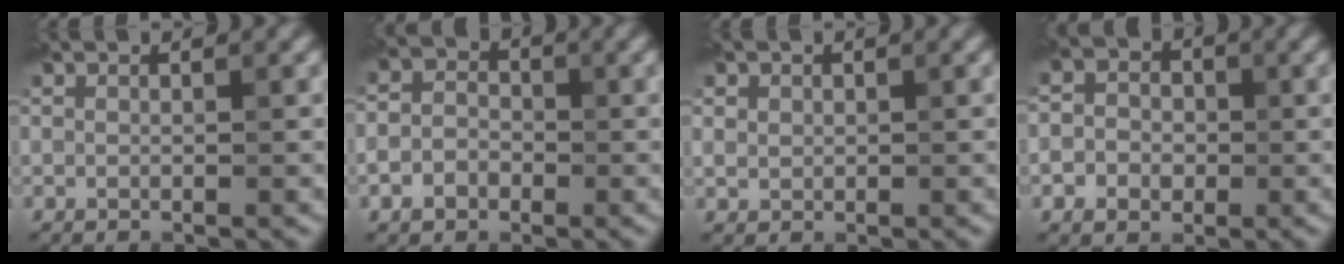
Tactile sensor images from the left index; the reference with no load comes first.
{"total": 3.2, "force": [-1.1, 2.5, 1.5], "torque": [-0.014, 0.000, -0.029]}
{"total": 1.4, "force": [0.5, 1.2, 0.4], "torque": [-0.004, -0.003, 0.011]}
{"total": 4.7, "force": [-0.5, 4.2, 1.9], "torque": [-0.010, 0.016, -0.035]}